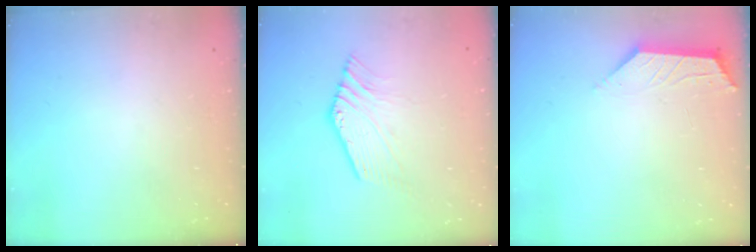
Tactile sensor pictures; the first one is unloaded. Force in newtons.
{"total": 4.6, "press": 4.4, "slide": 1.2}
{"total": 2.0, "press": 2.0, "slide": 0.4}